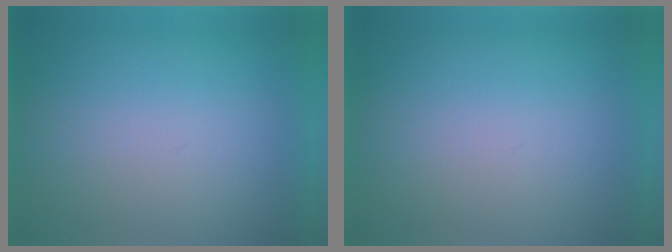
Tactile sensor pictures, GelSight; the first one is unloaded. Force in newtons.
{"total": 0.0}